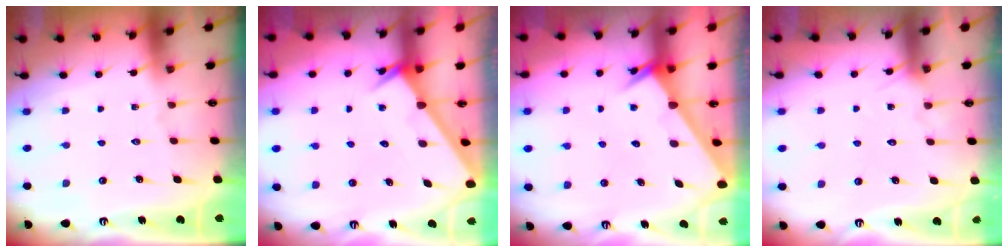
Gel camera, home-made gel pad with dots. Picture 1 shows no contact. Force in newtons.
{"total": 2.6, "press": 2.6, "slide": 0.0}
{"total": 2.5, "press": 2.5, "slide": 0.1}
{"total": 6.1, "press": 6.1, "slide": 0.5}